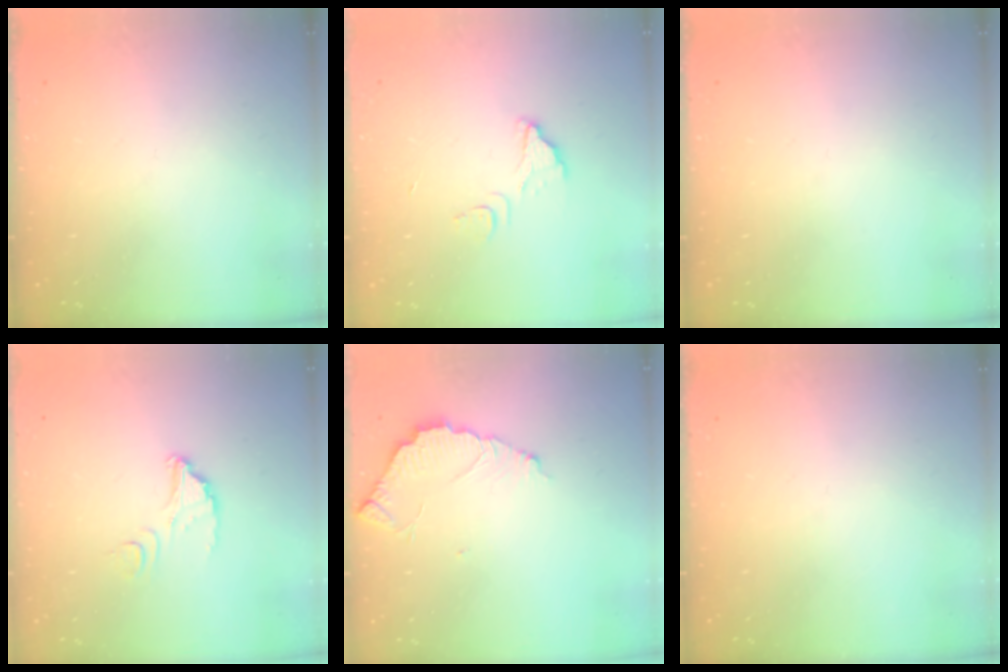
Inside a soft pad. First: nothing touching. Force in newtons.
{"total": 5.5, "press": 5.5, "slide": 0.5}
{"total": 0.0}
{"total": 5.9, "press": 5.9, "slide": 0.5}
{"total": 4.3, "press": 4.3, "slide": 0.2}
{"total": 0.0}